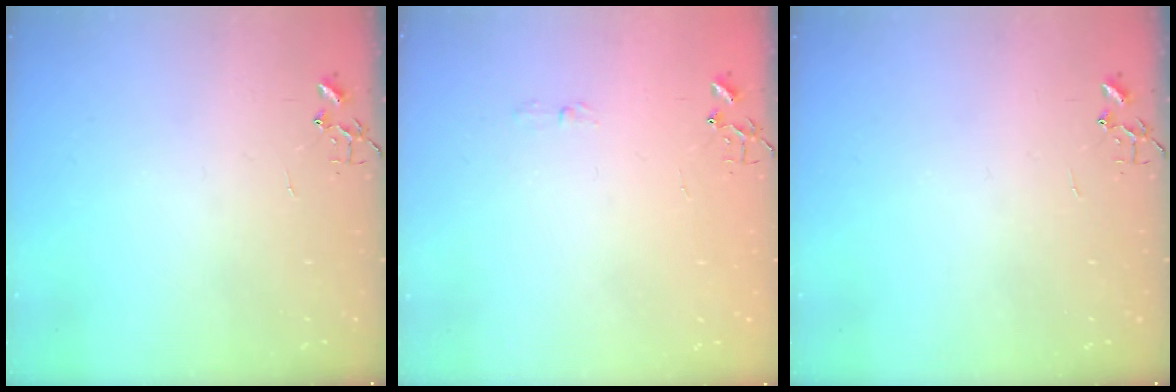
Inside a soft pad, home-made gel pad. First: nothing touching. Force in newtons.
{"total": 2.9, "press": 2.9, "slide": 0.5}
{"total": 0.0}